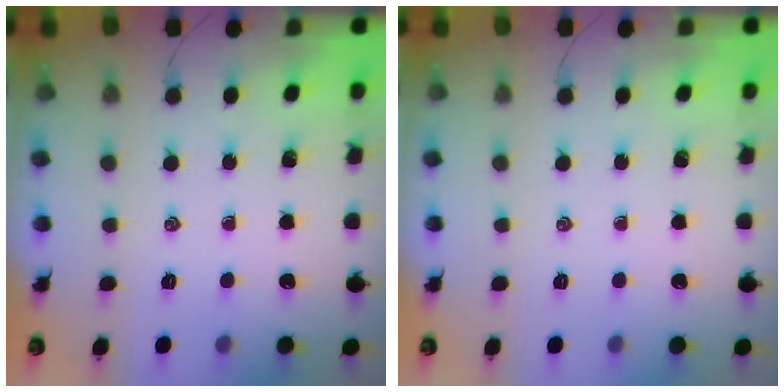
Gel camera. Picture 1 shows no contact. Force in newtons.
{"total": 0.0}